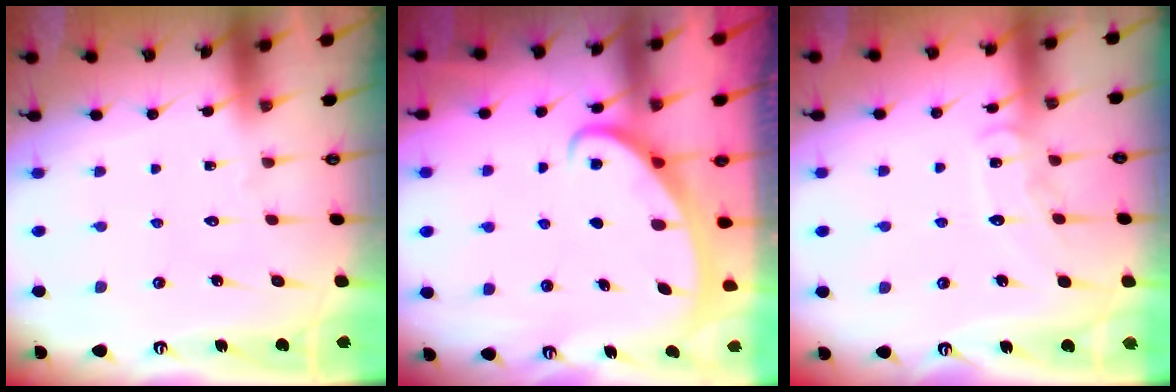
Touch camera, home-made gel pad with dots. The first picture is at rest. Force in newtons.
{"total": 2.4, "press": 2.3, "slide": 0.5}
{"total": 8.8, "press": 8.8, "slide": 0.8}